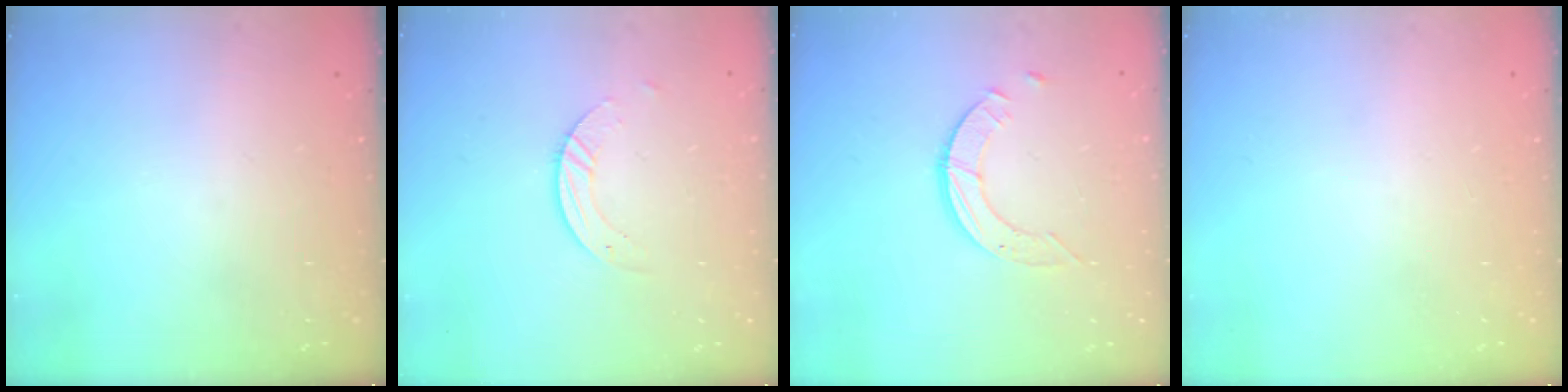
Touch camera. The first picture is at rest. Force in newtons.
{"total": 3.1, "press": 3.1, "slide": 0.2}
{"total": 4.0, "press": 4.0, "slide": 0.2}
{"total": 0.0}